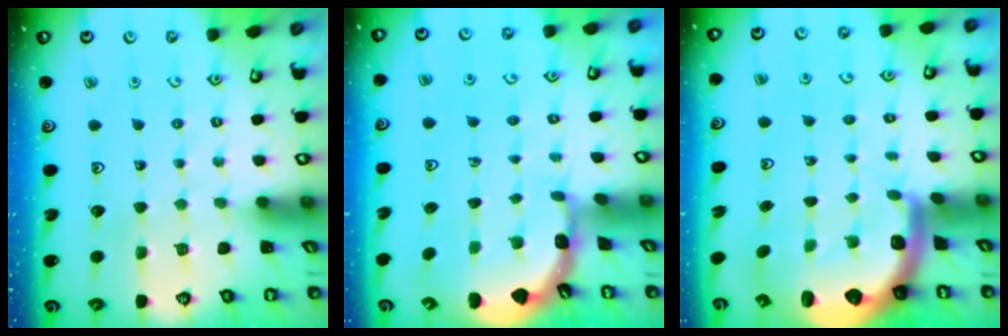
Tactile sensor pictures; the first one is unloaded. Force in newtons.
{"total": 1.7, "press": 1.6, "slide": 0.1}
{"total": 3.2, "press": 3.0, "slide": 1.0}